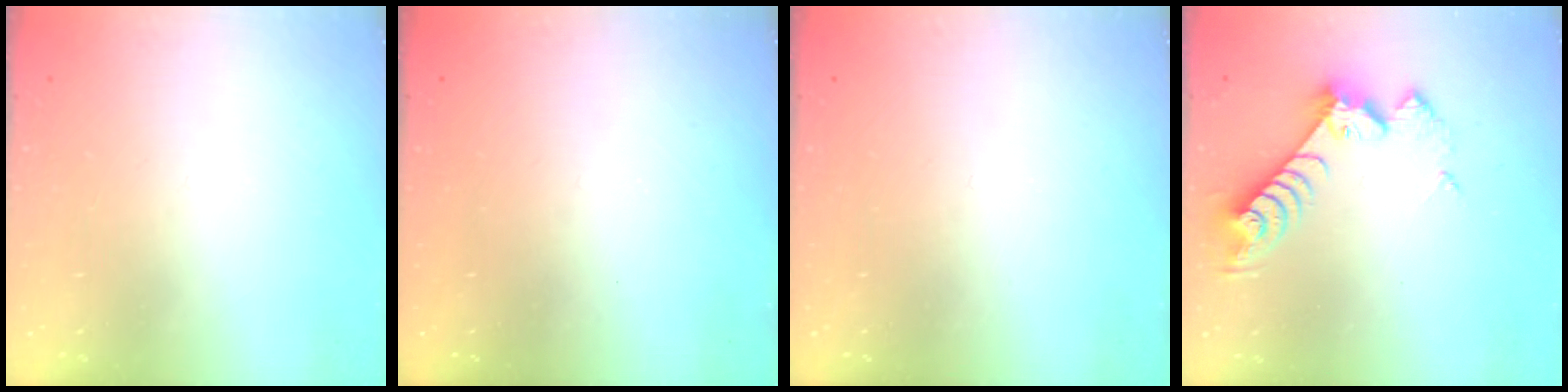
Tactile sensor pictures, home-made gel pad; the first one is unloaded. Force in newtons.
{"total": 0.0}
{"total": 0.0}
{"total": 9.6, "press": 9.5, "slide": 0.7}